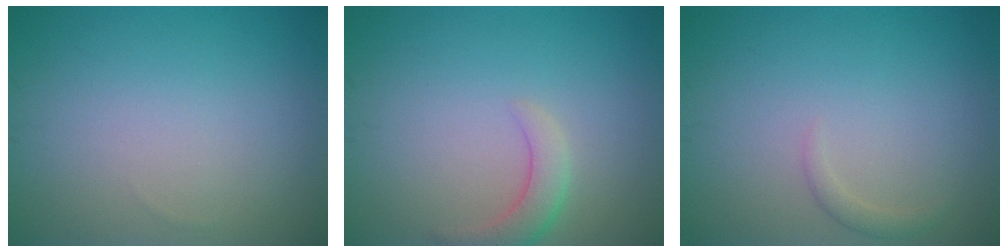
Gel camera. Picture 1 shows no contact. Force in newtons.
{"total": 2.4, "press": 2.4, "slide": 0.2}
{"total": 1.0, "press": 0.9, "slide": 0.1}